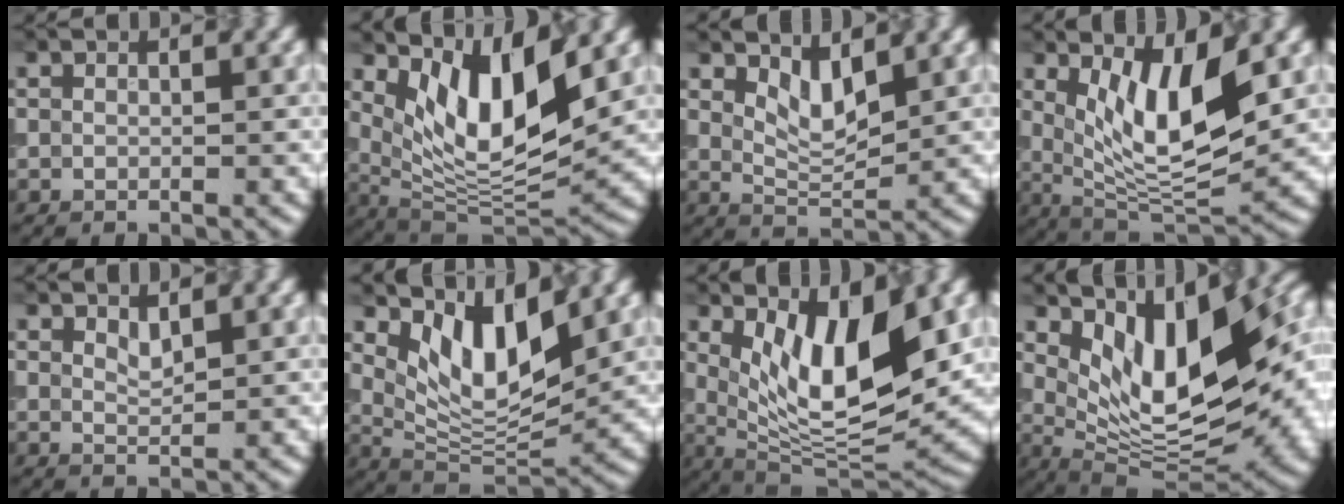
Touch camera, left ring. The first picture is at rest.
{"total": 9.3, "force": [3.8, 3.5, 7.8], "torque": [-0.135, -0.018, 0.073]}
{"total": 3.1, "force": [1.7, 1.2, 2.2], "torque": [-0.041, -0.009, 0.036]}
{"total": 8.5, "force": [2.1, 3.0, 7.7], "torque": [-0.135, -0.019, 0.041]}
{"total": 1.1, "force": [0.8, 0.4, 0.6], "torque": [-0.014, -0.003, 0.017]}
{"total": 7.2, "force": [3.5, 3.0, 5.6], "torque": [-0.102, -0.020, 0.066]}
{"total": 10.0, "force": [2.6, 3.6, 8.9], "torque": [-0.147, -0.022, 0.049]}
{"total": 14.8, "force": [4.4, 6.0, 12.8], "torque": [-0.191, -0.006, 0.081]}